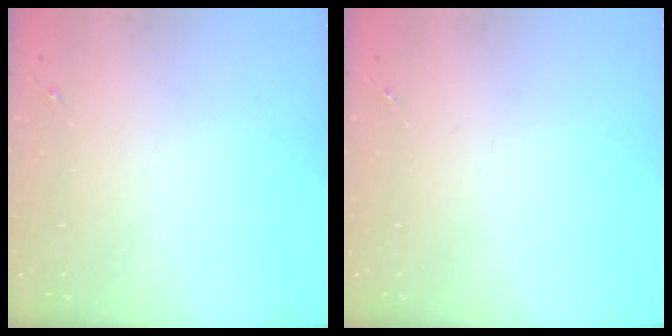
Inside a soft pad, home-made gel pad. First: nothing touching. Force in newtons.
{"total": 0.0}